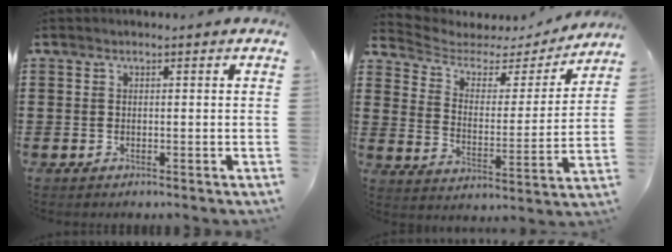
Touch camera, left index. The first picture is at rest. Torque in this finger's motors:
{"motor_torque": [0.32, 0.26, -0.01, 0.00]}